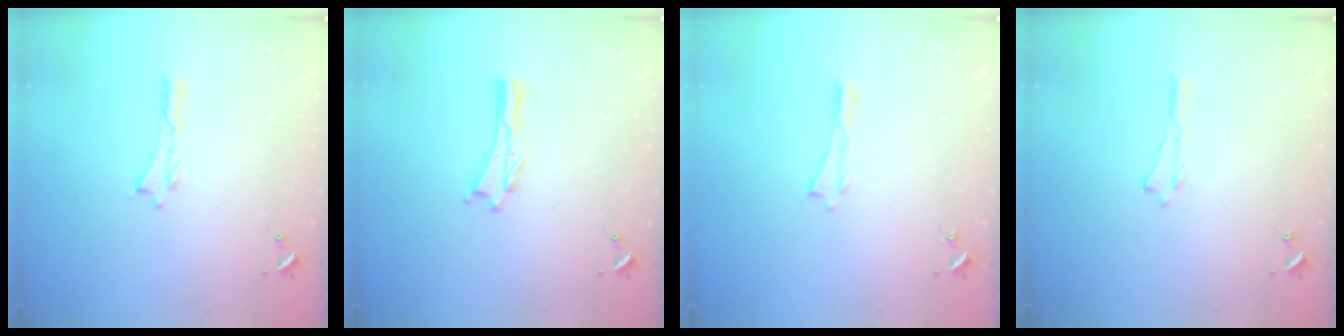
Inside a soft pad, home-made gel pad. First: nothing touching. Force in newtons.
{"total": 0.0}
{"total": 0.0}
{"total": 0.0}